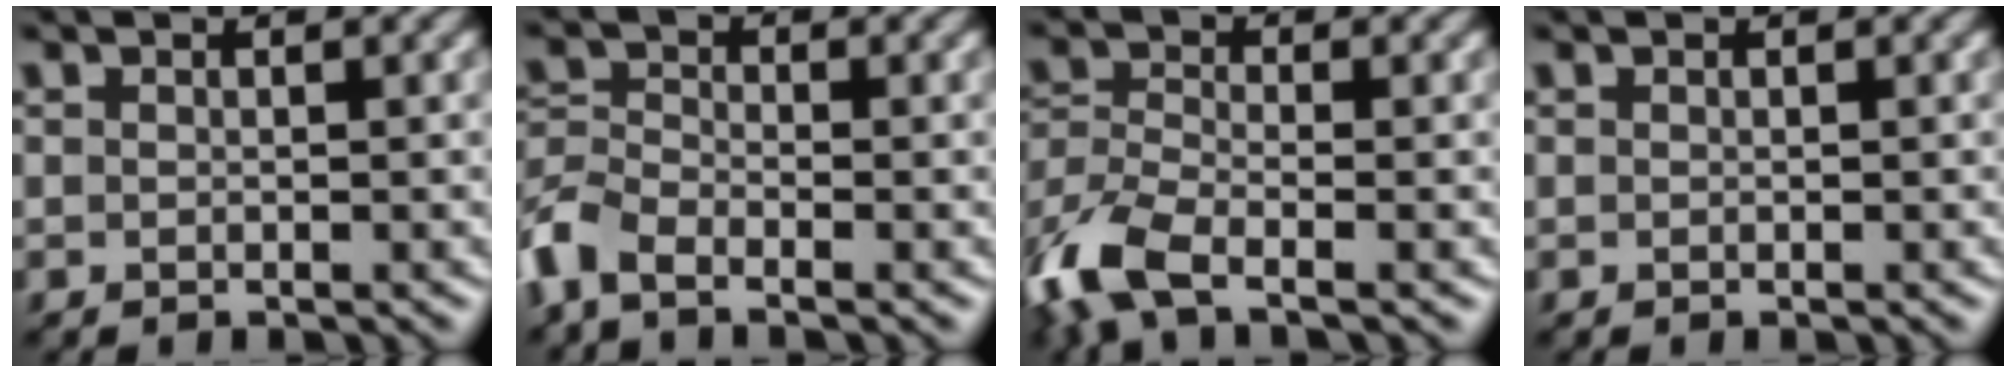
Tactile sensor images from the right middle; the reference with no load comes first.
{"total": 4.6, "force": [-3.0, 2.2, 2.7], "torque": [-0.066, -0.005, -0.076]}
{"total": 6.8, "force": [-4.2, 2.8, 4.5], "torque": [-0.107, -0.011, -0.097]}
{"total": 0.0}